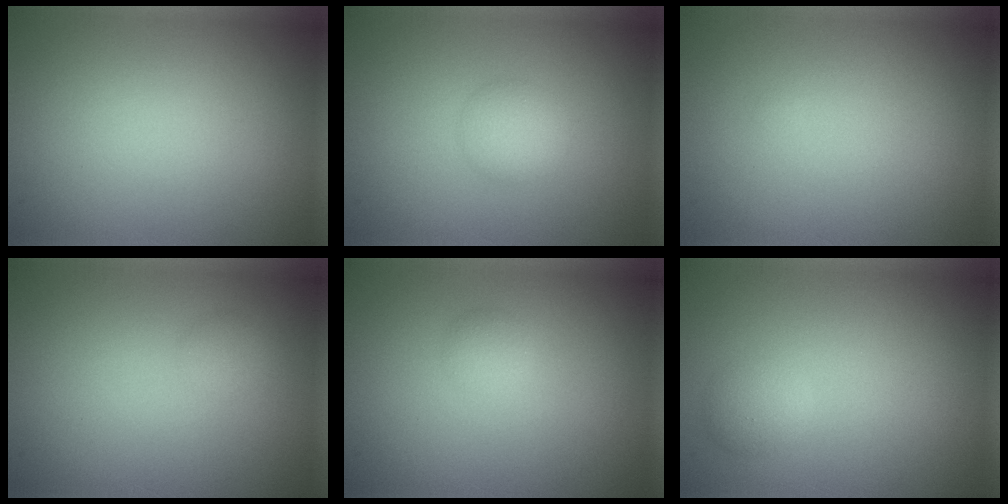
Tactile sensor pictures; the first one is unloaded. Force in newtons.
{"total": 2.0, "press": 2.0, "slide": 0.1}
{"total": 0.0}
{"total": 1.0, "press": 1.0, "slide": 0.0}
{"total": 1.1, "press": 1.1, "slide": 0.1}
{"total": 1.4, "press": 1.4, "slide": 0.1}